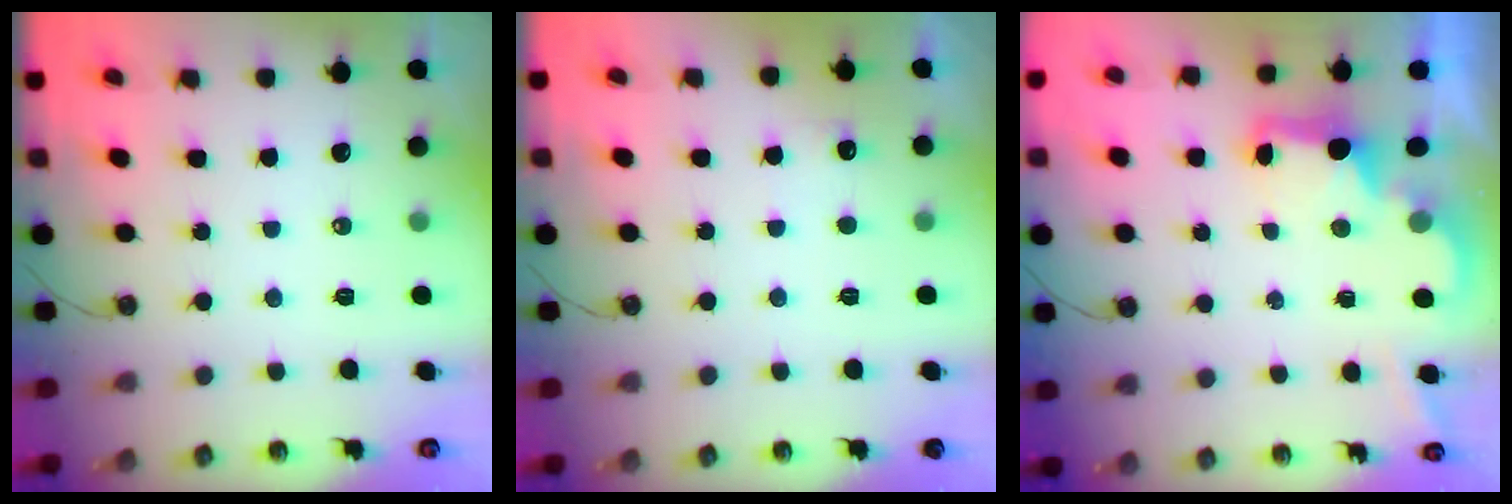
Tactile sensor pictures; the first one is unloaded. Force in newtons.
{"total": 4.4, "press": 4.3, "slide": 1.2}
{"total": 2.6, "press": 2.6, "slide": 0.5}